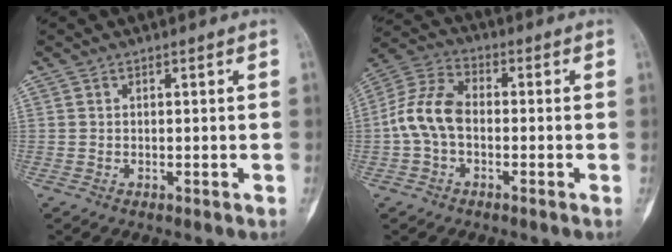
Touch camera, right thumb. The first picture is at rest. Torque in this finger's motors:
{"motor_torque": [1.47, 1.40, 0.54, -0.55, 0.11]}